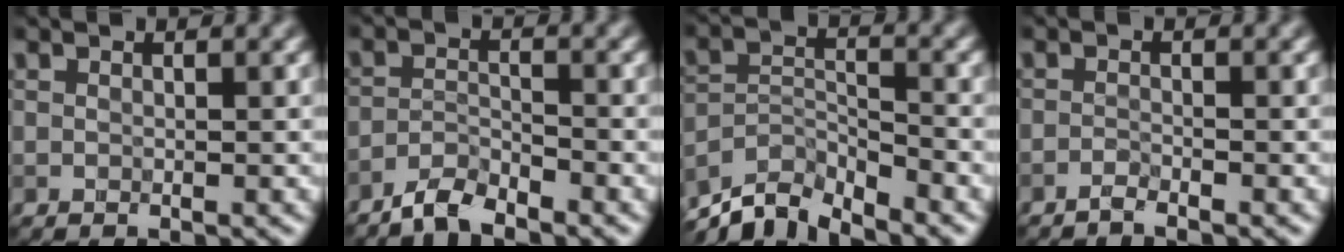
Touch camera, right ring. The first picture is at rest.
{"total": 3.0, "force": [-2.9, 0.2, 0.5], "torque": [-0.010, 0.002, -0.058]}
{"total": 6.2, "force": [-5.7, 1.5, 1.9], "torque": [-0.038, -0.011, -0.102]}
{"total": 1.3, "force": [-1.3, 0.2, 0.2], "torque": [0.004, 0.003, -0.026]}